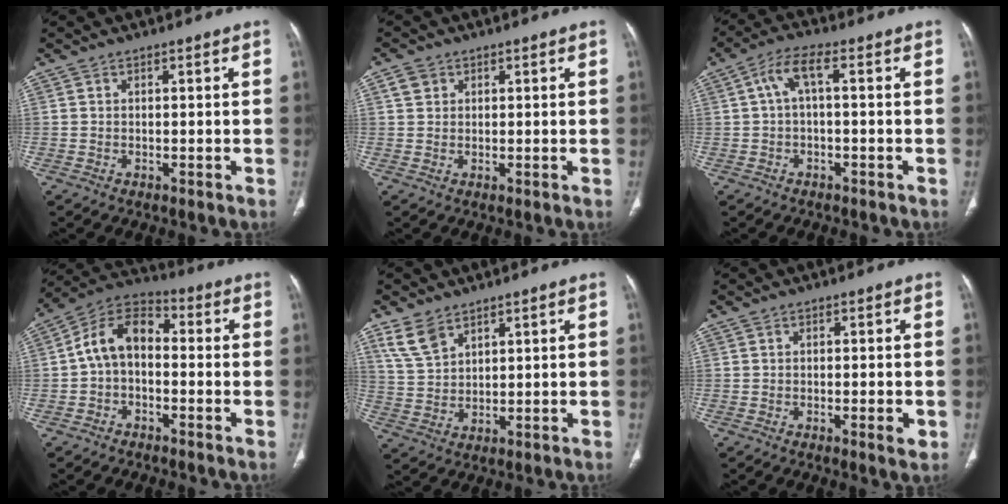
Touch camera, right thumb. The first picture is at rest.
{"total": 2.5, "force": [1.1, 2.1, 0.7], "torque": [0.001, 0.002, 0.020]}
{"total": 4.7, "force": [0.2, 1.5, 4.5], "torque": [-0.097, 0.027, -0.001]}
{"total": 9.7, "force": [-0.7, 6.4, 7.2], "torque": [-0.113, 0.035, -0.031]}
{"total": 6.4, "force": [4.4, 3.5, 3.0], "torque": [-0.047, -0.014, 0.101]}
{"total": 2.8, "force": [-0.9, 0.6, 2.6], "torque": [-0.037, -0.005, -0.011]}